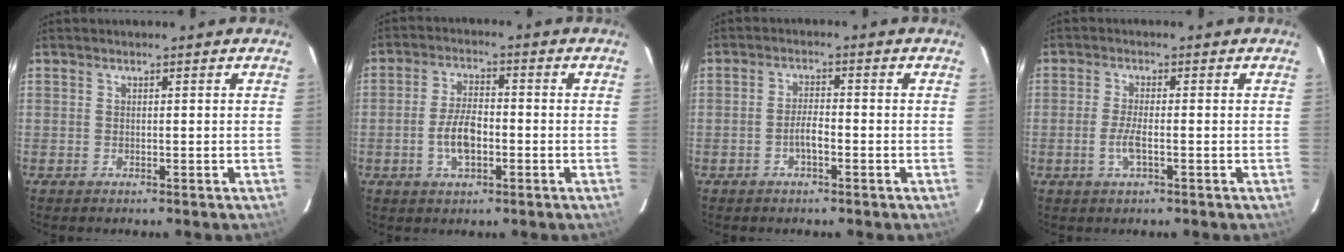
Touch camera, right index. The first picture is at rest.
{"total": 6.8, "force": [-1.9, 3.3, 5.6], "torque": [-0.115, 0.005, -0.032]}
{"total": 2.9, "force": [-1.3, 0.8, 2.4], "torque": [-0.048, 0.003, -0.024]}
{"total": 3.7, "force": [-1.2, 0.8, 3.4], "torque": [-0.072, -0.004, -0.024]}